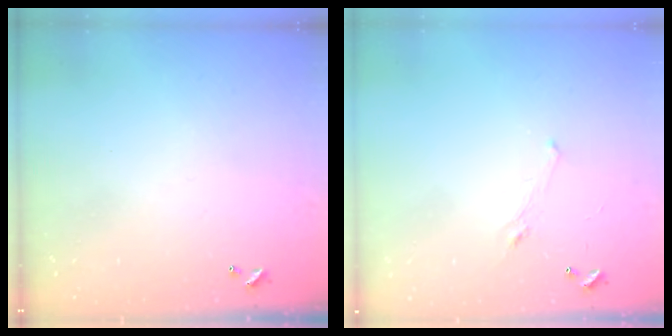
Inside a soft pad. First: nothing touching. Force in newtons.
{"total": 0.8, "press": 0.1, "slide": 0.8}